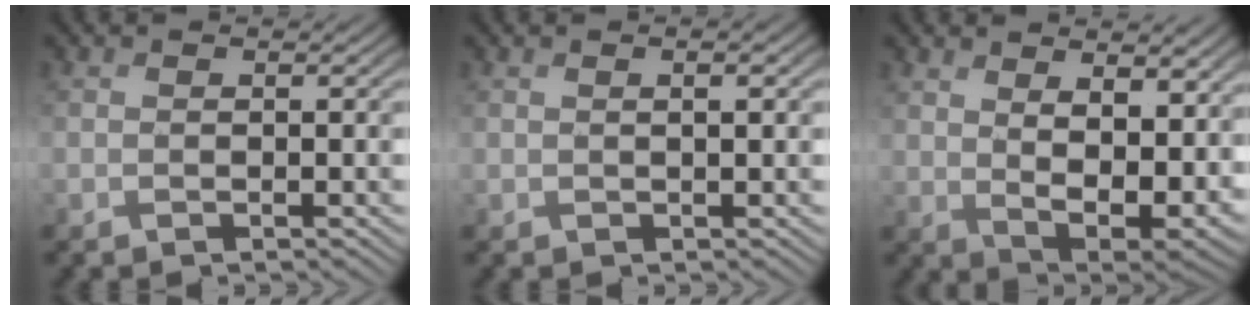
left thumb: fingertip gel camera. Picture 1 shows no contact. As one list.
[{"total": 1.4, "force": [0.6, 0.2, 1.3], "torque": [-0.023, 0.004, 0.010]}, {"total": 10.7, "force": [3.8, 5.5, 8.4], "torque": [-0.151, -0.019, 0.082]}]